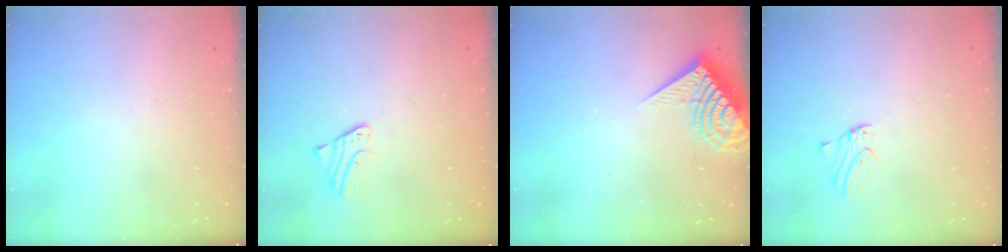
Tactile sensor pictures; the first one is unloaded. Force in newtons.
{"total": 1.9, "press": 1.9, "slide": 0.1}
{"total": 9.5, "press": 9.5, "slide": 0.8}
{"total": 0.0}